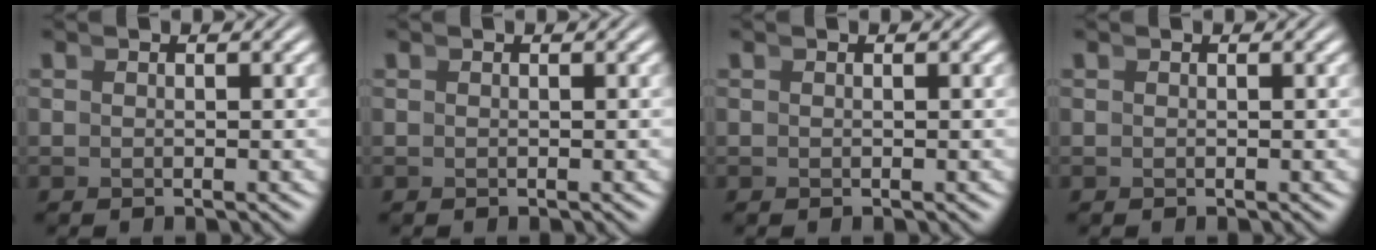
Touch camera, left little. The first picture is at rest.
{"total": 0.0}
{"total": 0.0}
{"total": 0.0}